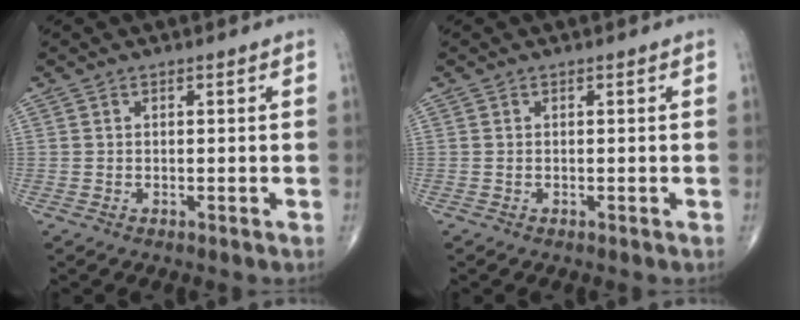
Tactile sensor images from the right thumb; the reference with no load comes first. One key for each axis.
{"total": 0.0}